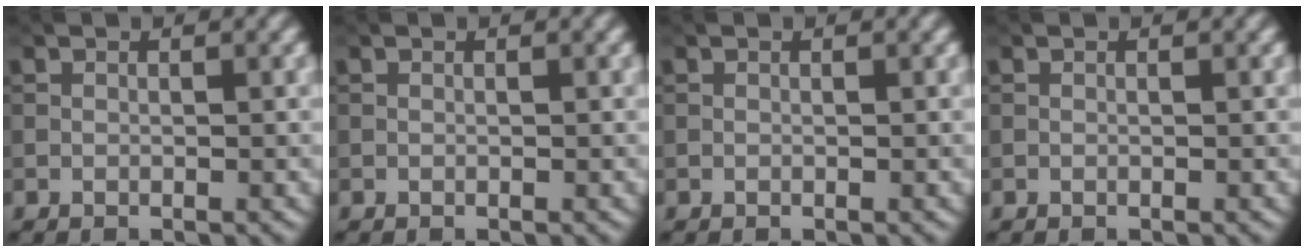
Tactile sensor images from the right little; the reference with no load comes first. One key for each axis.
{"total": 0.0}
{"total": 0.0}
{"total": 0.0}